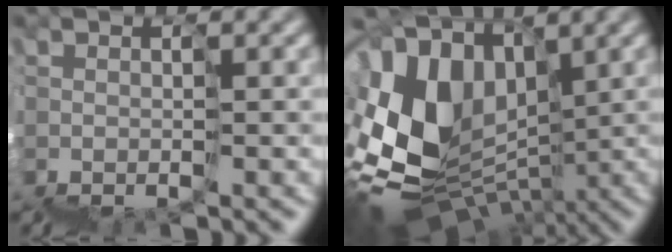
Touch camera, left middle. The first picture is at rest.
{"total": 8.7, "force": [3.2, 6.6, 4.5], "torque": [-0.108, 0.031, 0.054]}